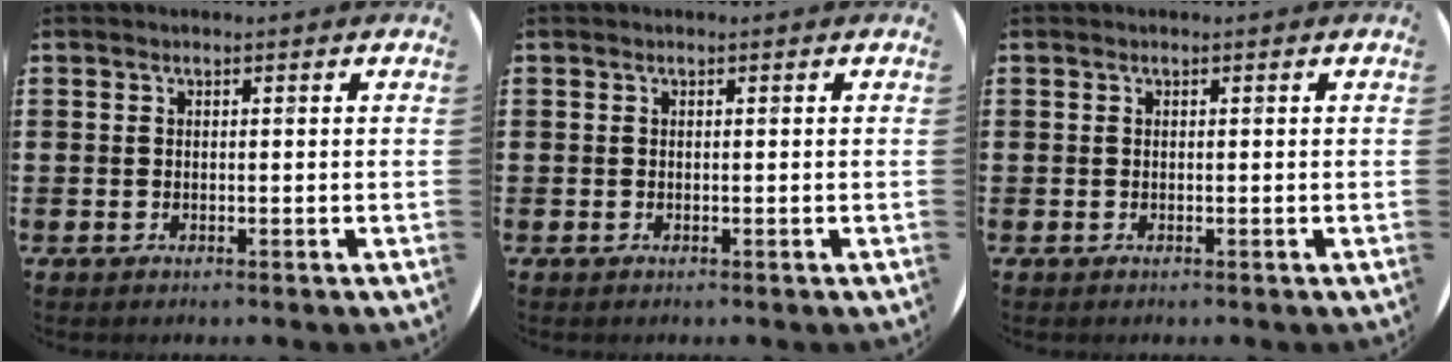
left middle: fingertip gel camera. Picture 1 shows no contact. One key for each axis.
{"total": 0.0}
{"total": 0.0}